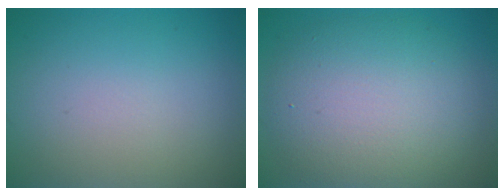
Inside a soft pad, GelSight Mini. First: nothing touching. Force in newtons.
{"total": 8.7, "press": 8.7, "slide": 0.5}